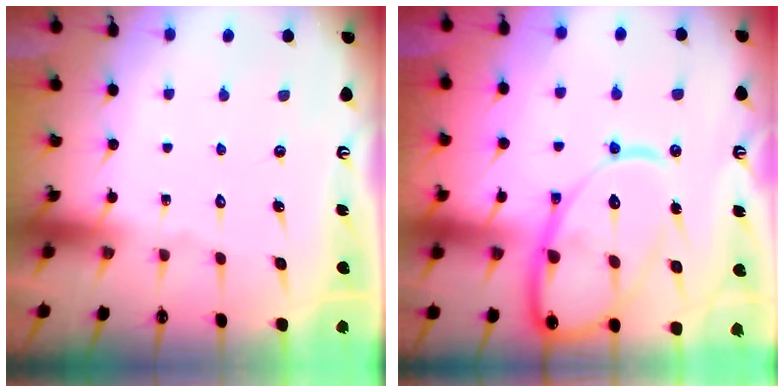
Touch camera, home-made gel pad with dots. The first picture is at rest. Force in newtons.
{"total": 19.1, "press": 19.0, "slide": 1.9}